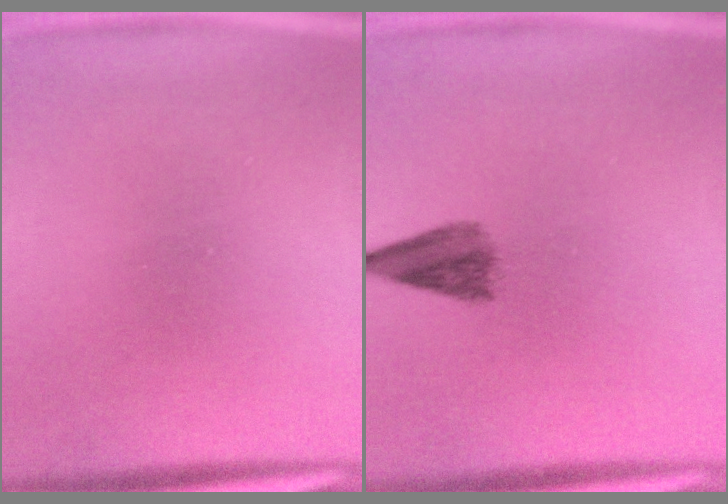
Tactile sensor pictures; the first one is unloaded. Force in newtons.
{"total": 3.5}